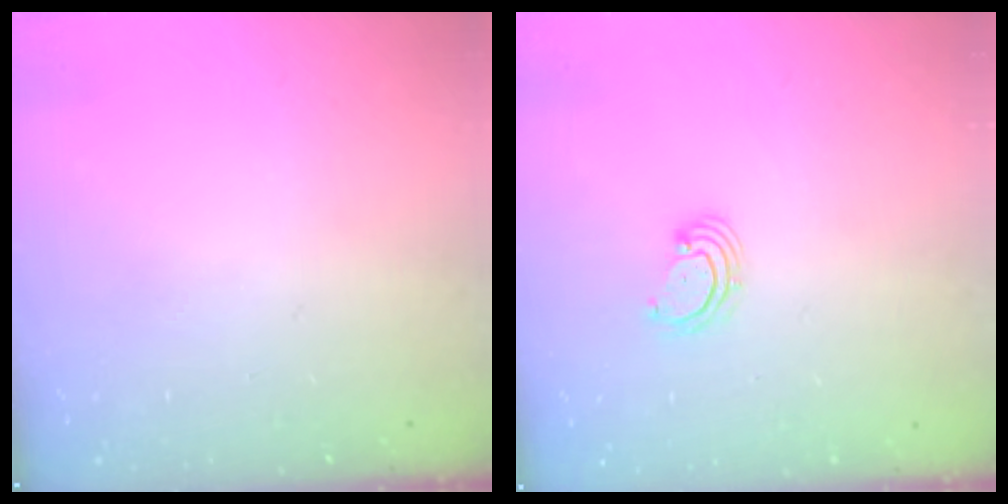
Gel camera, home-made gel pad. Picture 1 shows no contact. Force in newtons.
{"total": 2.7, "press": 2.7, "slide": 0.7}